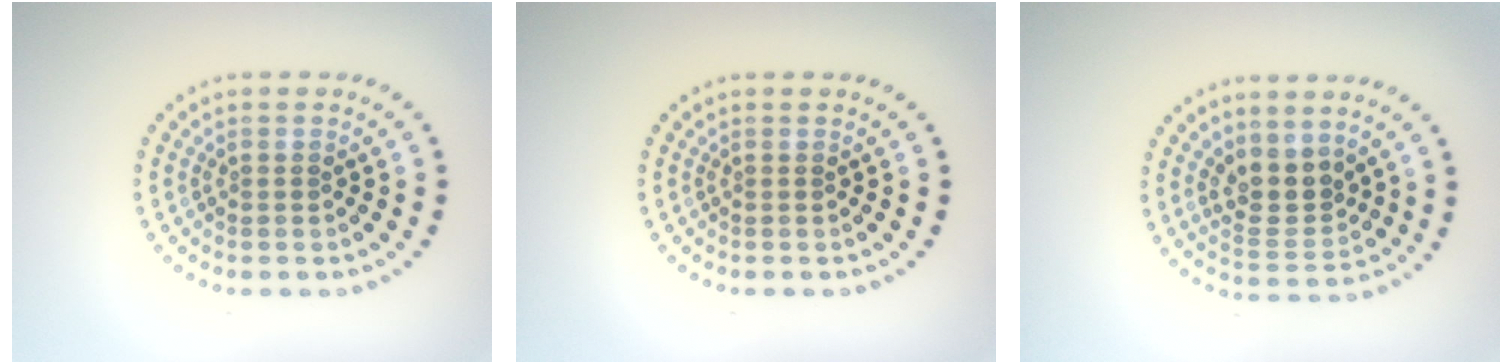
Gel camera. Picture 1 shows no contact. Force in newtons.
{"total": 0.0}
{"total": 3.4, "press": 3.0, "slide": 1.6}